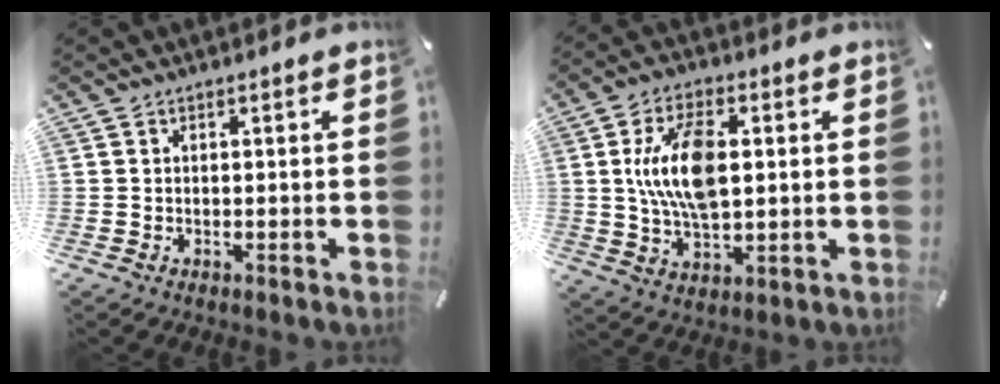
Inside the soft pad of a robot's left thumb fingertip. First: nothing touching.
{"total": 13.5, "force": [2.2, 7.2, 11.2], "torque": [-0.234, -0.003, 0.030]}